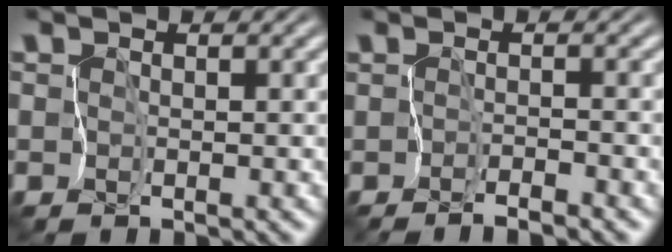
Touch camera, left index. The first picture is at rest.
{"total": 1.5, "force": [-1.0, -1.1, -0.1], "torque": [-0.009, 0.004, -0.021]}